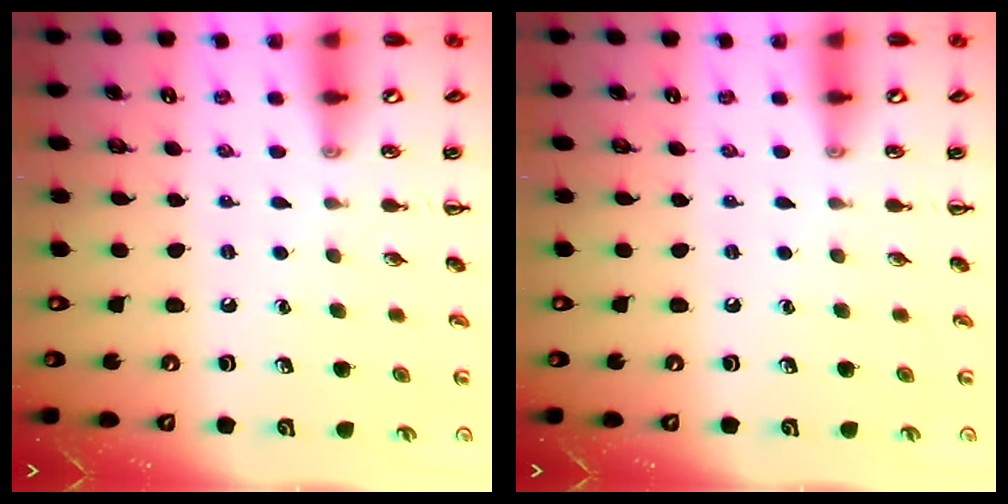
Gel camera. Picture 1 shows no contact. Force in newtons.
{"total": 0.0}